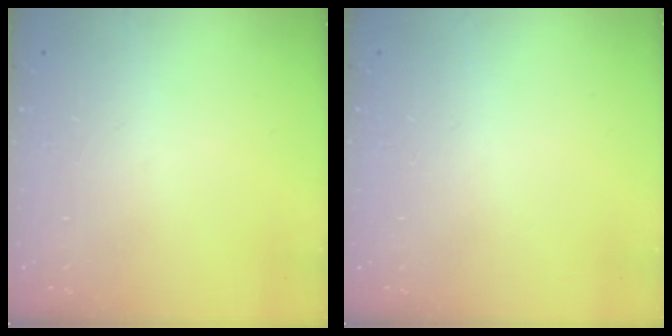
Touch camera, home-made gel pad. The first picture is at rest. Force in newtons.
{"total": 1.6, "press": 1.6, "slide": 0.1}